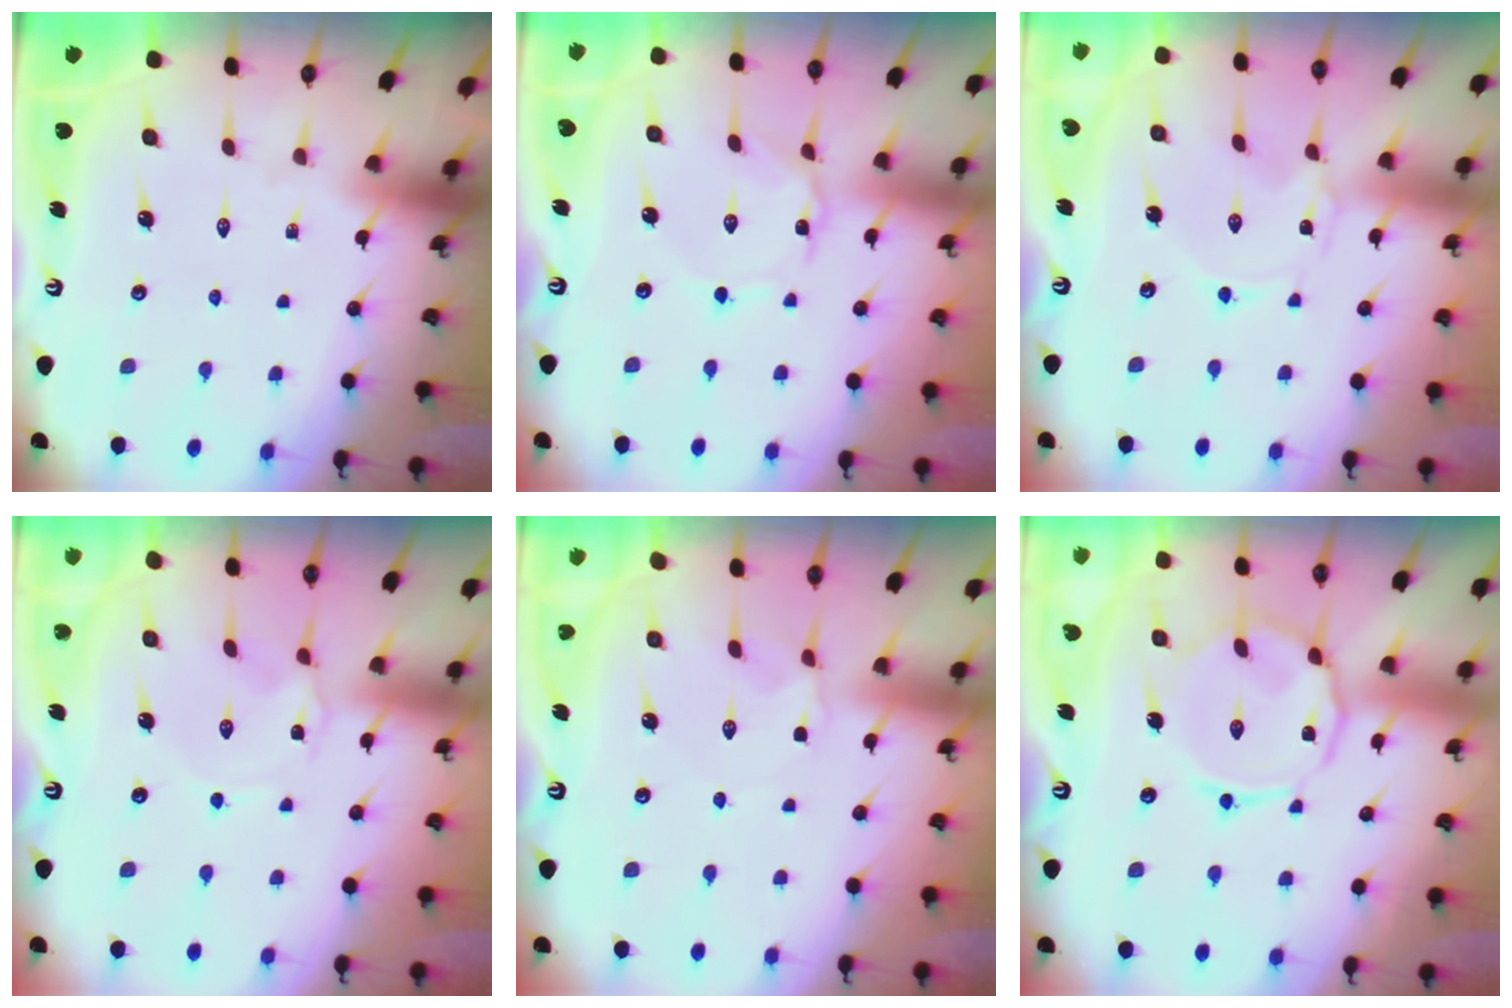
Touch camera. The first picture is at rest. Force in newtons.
{"total": 1.1, "press": 1.1, "slide": 0.1}
{"total": 0.0}
{"total": 3.0, "press": 2.9, "slide": 0.4}
{"total": 1.9, "press": 1.8, "slide": 0.7}
{"total": 10.8, "press": 10.7, "slide": 1.0}